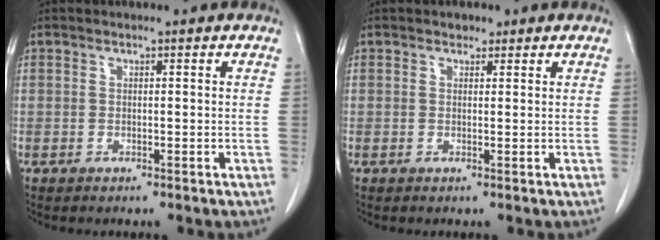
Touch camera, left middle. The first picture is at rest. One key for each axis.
{"total": 1.1, "fx": 0.8, "fy": 0.7, "fz": 0.2, "tx": -0.003, "ty": 0.000, "tz": 0.010}